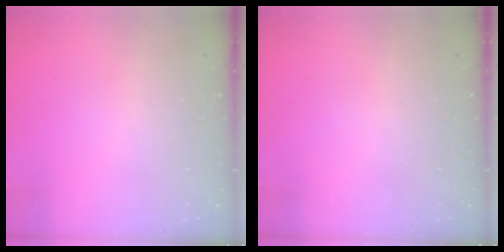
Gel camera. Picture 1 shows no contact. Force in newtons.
{"total": 0.0}